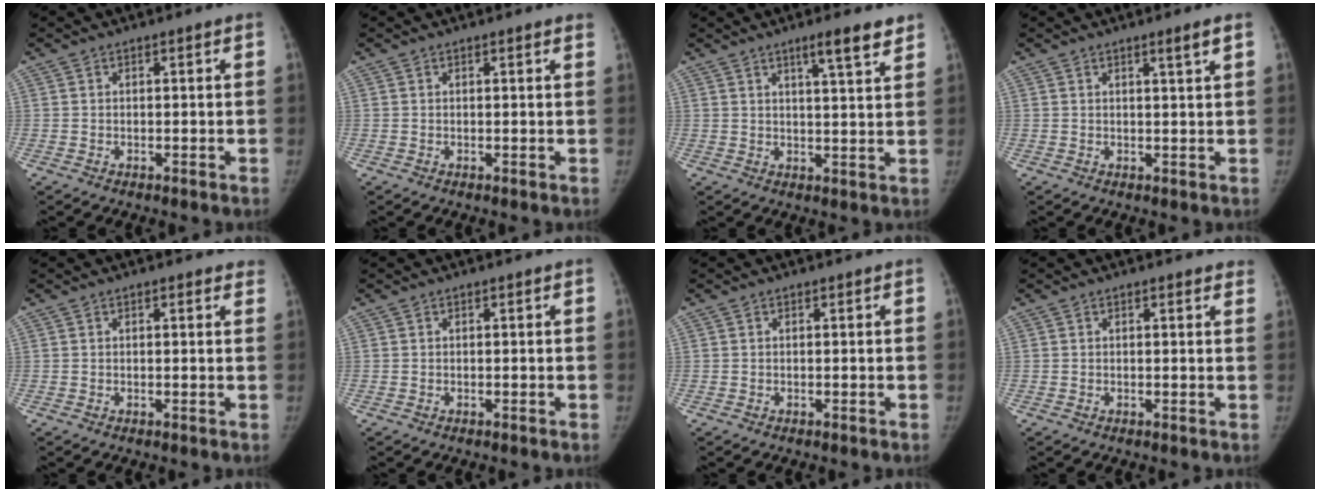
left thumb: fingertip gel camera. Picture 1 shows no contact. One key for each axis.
{"total": 0.9, "fx": 0.8, "fy": 0.2, "fz": 0.4, "tx": -0.005, "ty": 0.000, "tz": 0.005}
{"total": 6.2, "fx": 4.3, "fy": 0.8, "fz": 4.5, "tx": -0.059, "ty": -0.028, "tz": 0.062}
{"total": 2.1, "fx": 1.2, "fy": -0.3, "fz": 1.6, "tx": -0.026, "ty": -0.012, "tz": 0.021}
{"total": 2.0, "fx": 1.4, "fy": 0.8, "fz": 1.2, "tx": 0.003, "ty": 0.002, "tz": 0.013}
{"total": 0.0}
{"total": 0.0}
{"total": 2.0, "fx": 1.6, "fy": 0.6, "fz": 1.0, "tx": 0.004, "ty": 0.001, "tz": 0.014}